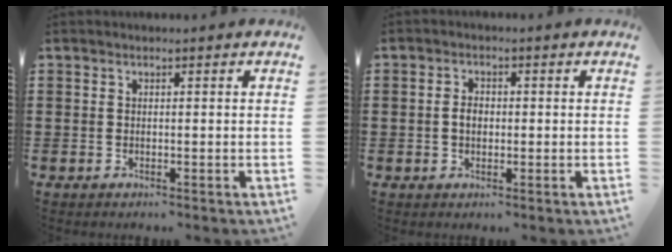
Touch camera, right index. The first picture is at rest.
{"total": 2.2, "force": [-0.2, 1.5, 1.6], "torque": [-0.033, 0.006, -0.005]}